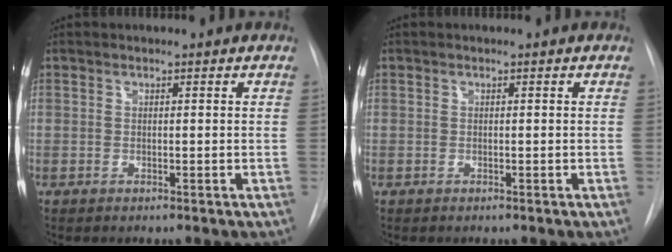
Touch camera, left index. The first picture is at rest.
{"total": 0.0}